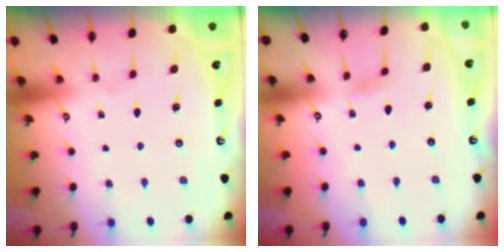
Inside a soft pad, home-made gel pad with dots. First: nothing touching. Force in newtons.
{"total": 2.4, "press": 2.4, "slide": 0.3}